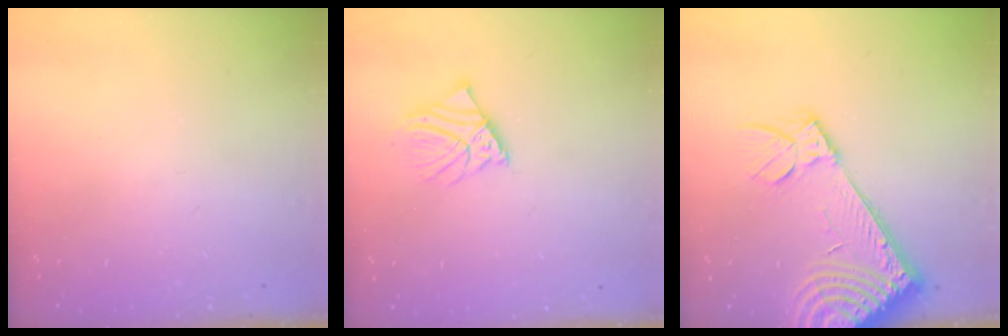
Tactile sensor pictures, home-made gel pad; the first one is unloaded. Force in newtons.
{"total": 5.9, "press": 5.8, "slide": 0.6}
{"total": 15.4, "press": 15.0, "slide": 3.7}